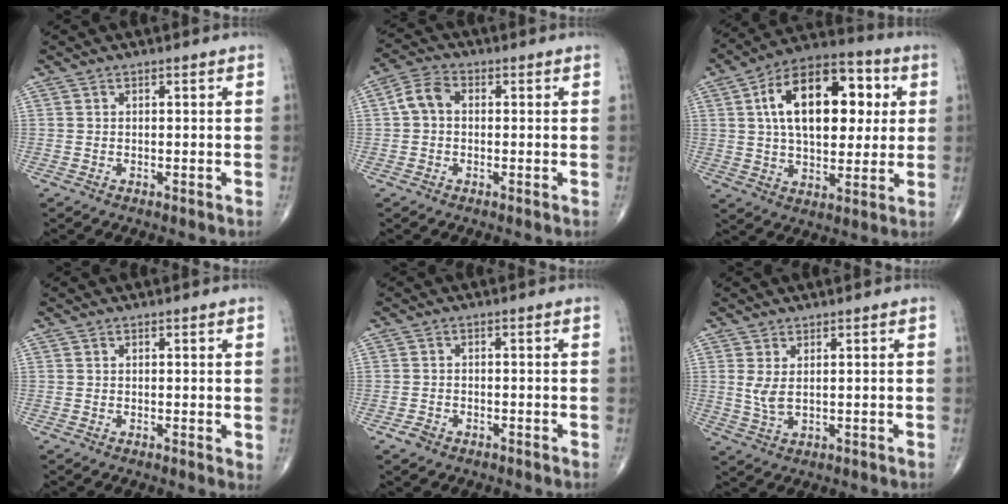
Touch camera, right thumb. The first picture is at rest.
{"total": 4.8, "force": [0.2, 3.6, 3.2], "torque": [-0.057, 0.017, -0.006]}
{"total": 21.4, "force": [4.8, 12.1, 17.0], "torque": [-0.237, 0.014, 0.071]}
{"total": 1.2, "force": [0.4, 0.5, 1.0], "torque": [-0.012, -0.005, 0.004]}
{"total": 1.9, "force": [-1.3, 1.3, 0.7], "torque": [-0.017, 0.008, -0.021]}
{"total": 3.4, "force": [0.8, 1.4, 2.9], "torque": [-0.067, -0.007, 0.026]}